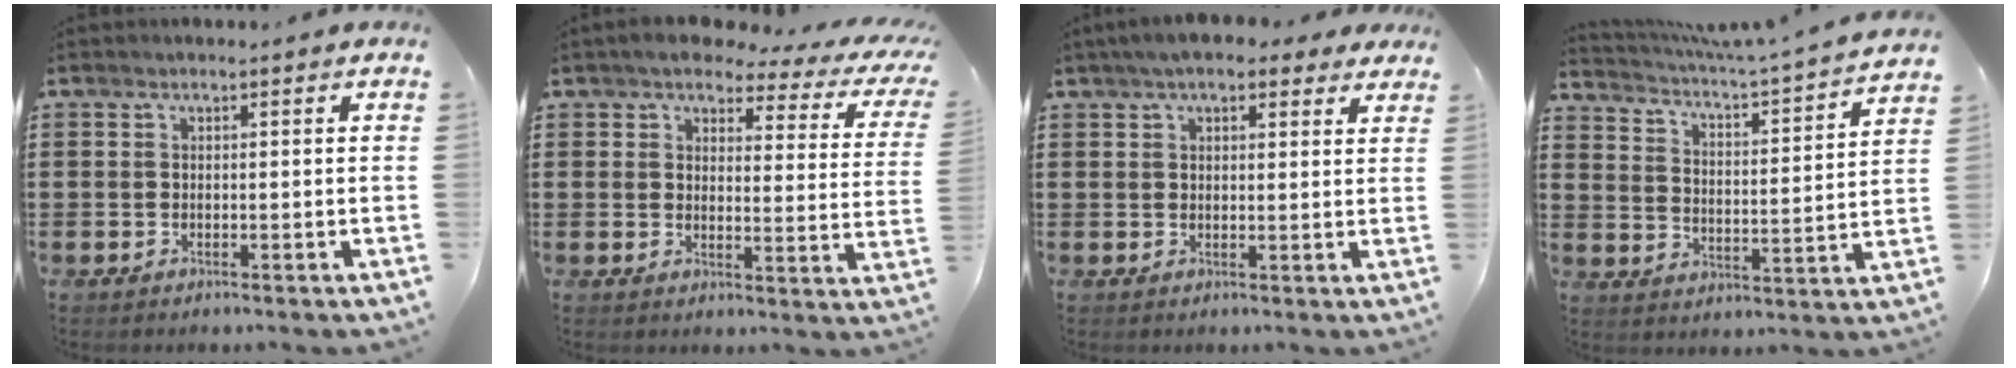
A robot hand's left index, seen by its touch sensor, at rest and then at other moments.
{"total": 4.6, "force": [3.9, 1.2, 2.2], "torque": [-0.055, -0.020, 0.062]}
{"total": 4.7, "force": [3.8, 1.5, 2.3], "torque": [-0.055, 0.004, 0.069]}
{"total": 3.4, "force": [3.0, -0.4, 1.6], "torque": [-0.050, -0.040, 0.040]}